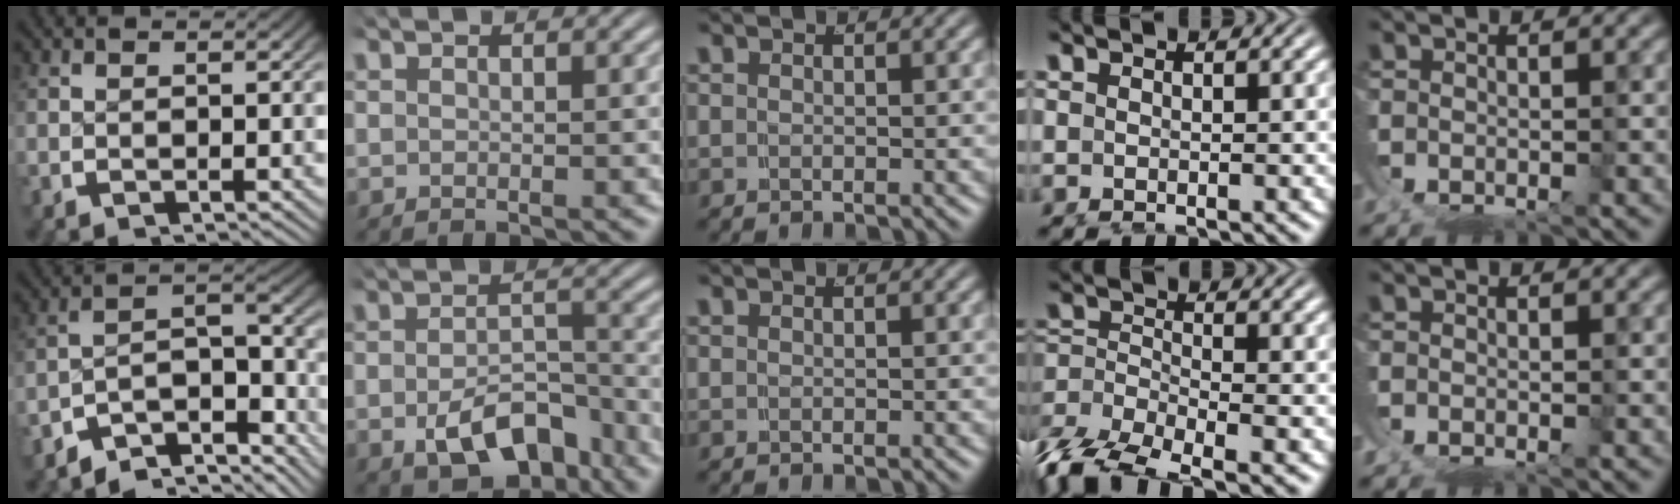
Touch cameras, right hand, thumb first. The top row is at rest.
{"thumb": {"total": 10.1, "force": [-5.3, 5.3, 6.8], "torque": [-0.123, -0.024, -0.086]}, "index": {"total": 6.7, "force": [-4.1, 3.4, 4.0], "torque": [-0.052, -0.020, -0.056]}, "ring": {"total": 8.4, "force": [-5.3, 5.0, 4.2], "torque": [-0.112, -0.044, -0.069]}, "little": {"total": 0.7, "force": [-0.5, 0.4, 0.1], "torque": [-0.010, -0.008, -0.007]}}